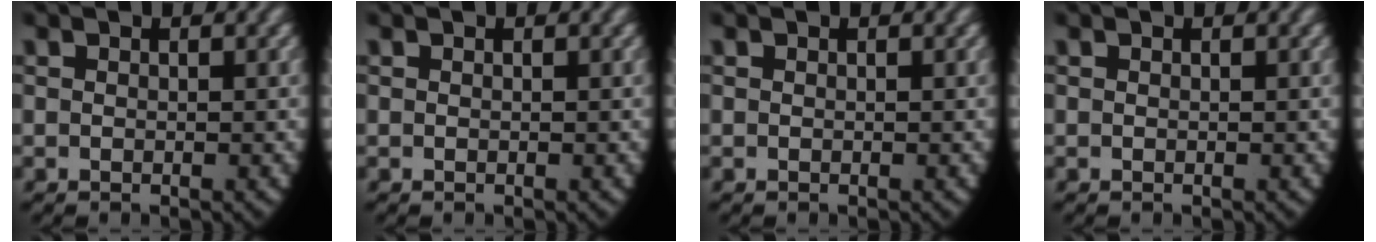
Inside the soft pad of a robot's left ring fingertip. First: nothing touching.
{"total": 0.0}
{"total": 0.0}
{"total": 0.0}